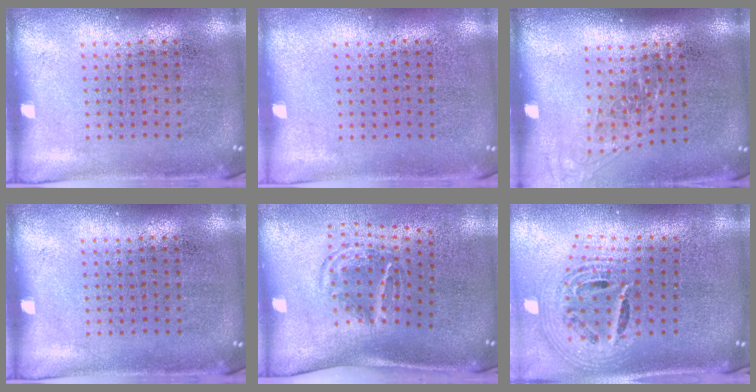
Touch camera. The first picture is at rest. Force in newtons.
{"total": 0.0}
{"total": 1.2, "press": 1.0, "slide": 0.8}
{"total": 0.0}
{"total": 1.8, "press": 1.1, "slide": 1.4}
{"total": 2.6, "press": 1.9, "slide": 1.8}